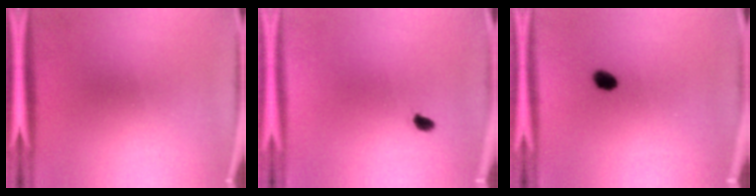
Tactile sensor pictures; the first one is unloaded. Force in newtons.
{"total": 1.4}
{"total": 2.7}